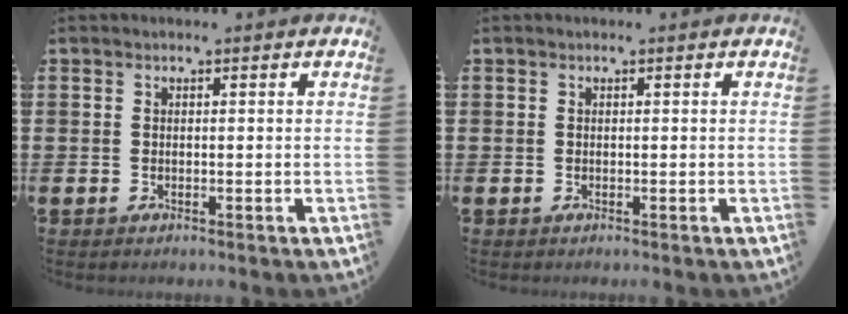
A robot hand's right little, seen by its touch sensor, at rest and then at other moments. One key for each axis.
{"total": 0.0}